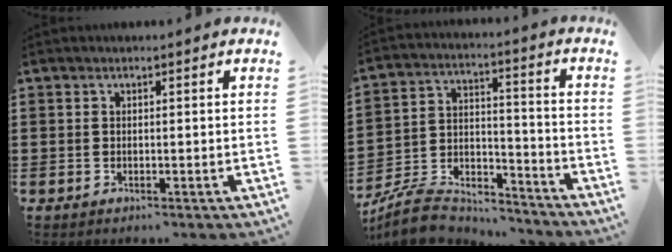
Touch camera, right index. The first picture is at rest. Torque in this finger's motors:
{"motor_torque": [-0.99, 0.76, -0.28, -0.21]}